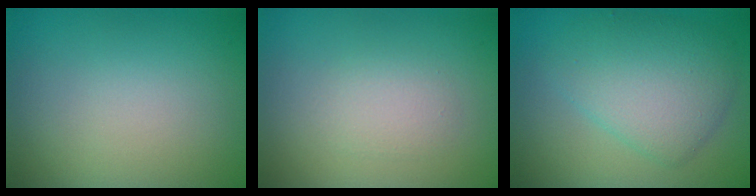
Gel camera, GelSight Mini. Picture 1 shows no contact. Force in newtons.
{"total": 1.7, "press": 1.7, "slide": 0.1}
{"total": 5.3, "press": 5.3, "slide": 0.1}